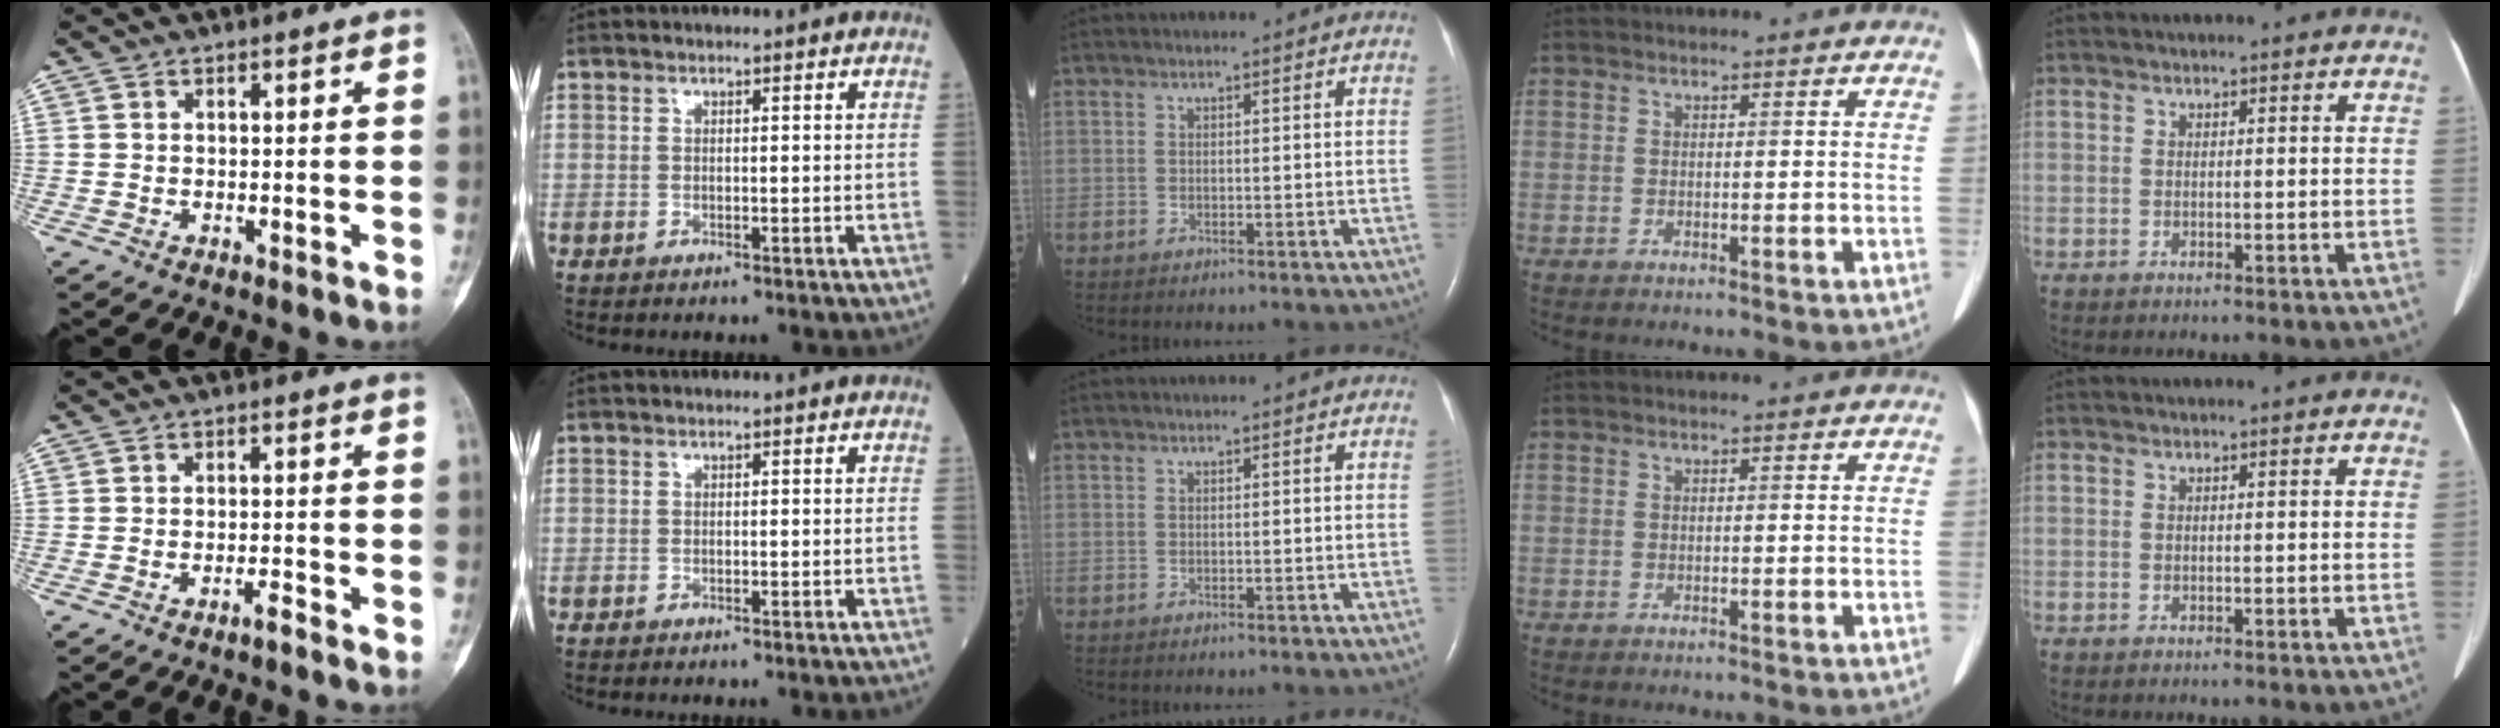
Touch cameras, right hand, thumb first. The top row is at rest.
{"thumb": {"total": 1.6, "force": [-1.3, 0.1, 0.9], "torque": [-0.016, 0.009, -0.024]}, "index": {"total": 1.2, "force": [-1.1, -0.2, 0.4], "torque": [0.001, 0.003, -0.018]}}